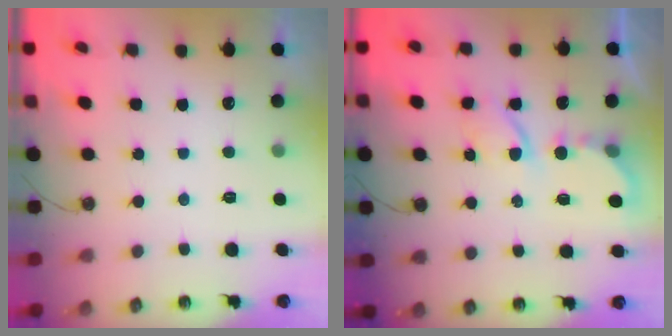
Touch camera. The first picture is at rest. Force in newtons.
{"total": 6.0, "press": 6.0, "slide": 0.5}